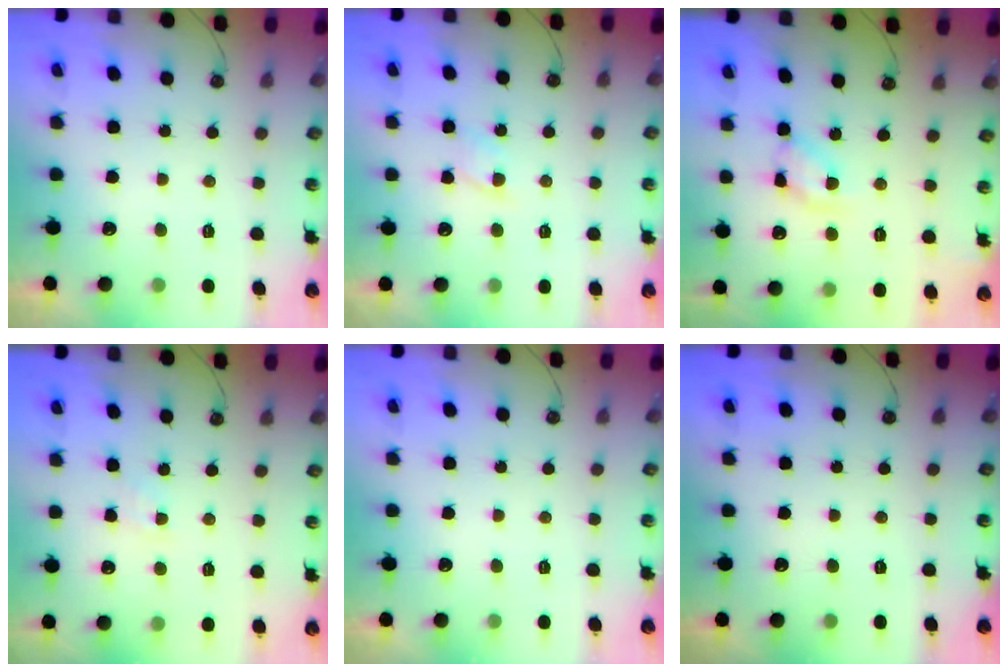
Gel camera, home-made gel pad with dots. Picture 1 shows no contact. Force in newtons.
{"total": 4.4, "press": 4.3, "slide": 0.6}
{"total": 11.9, "press": 11.8, "slide": 1.4}
{"total": 4.5, "press": 4.5, "slide": 0.6}
{"total": 0.0}
{"total": 0.0}